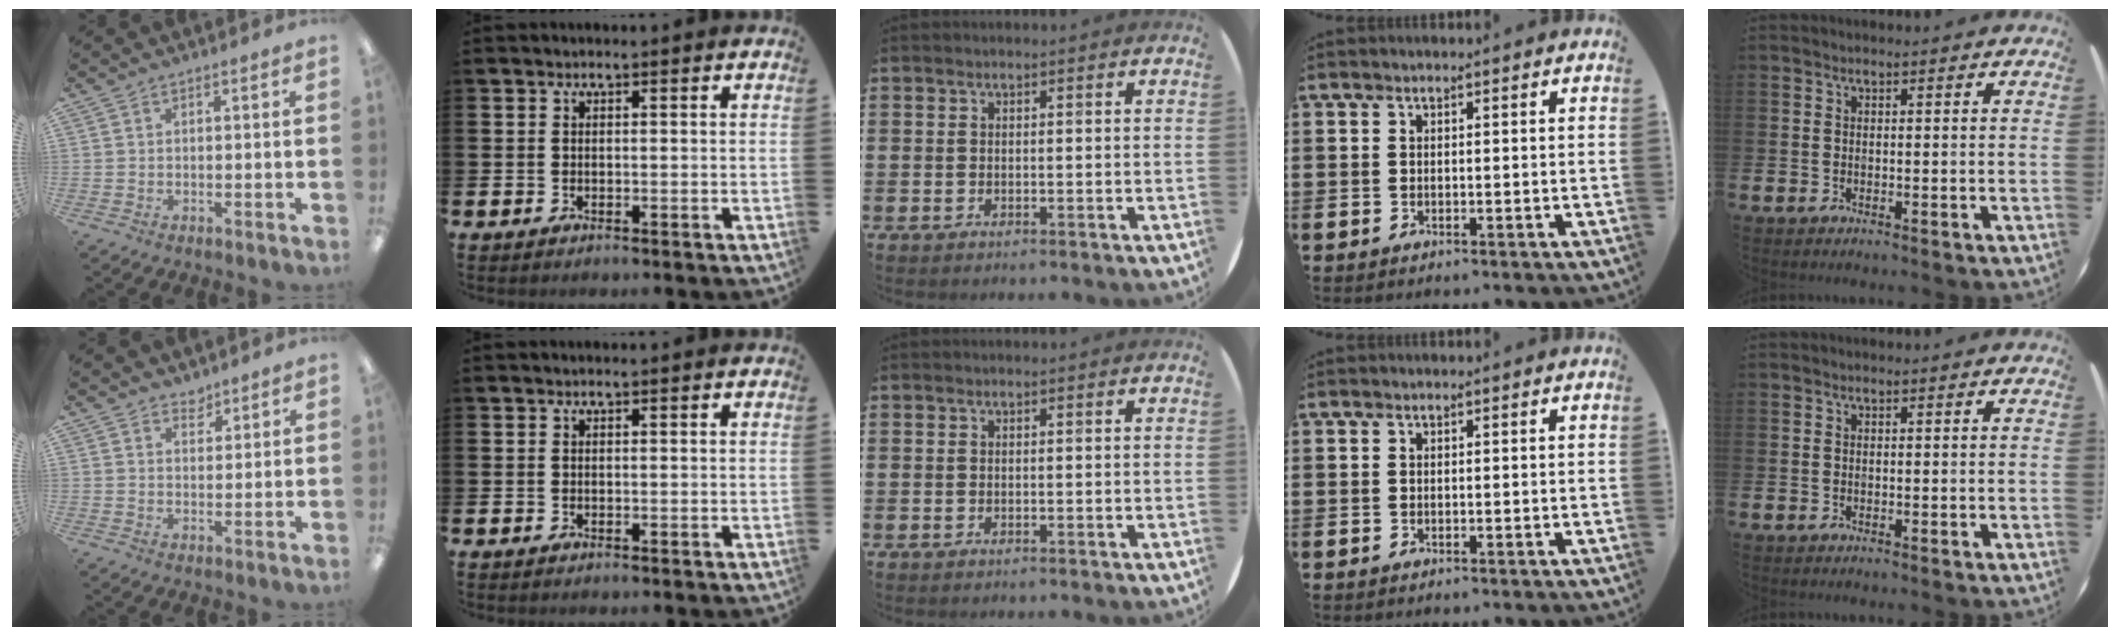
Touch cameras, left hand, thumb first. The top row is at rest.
{"thumb": {"total": 3.0, "force": [2.7, 1.3, 0.0], "torque": [0.011, -0.020, 0.049]}}